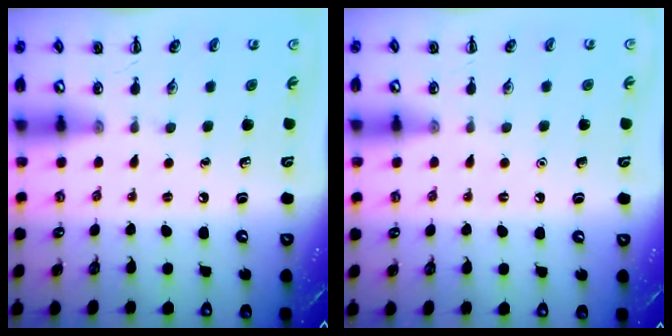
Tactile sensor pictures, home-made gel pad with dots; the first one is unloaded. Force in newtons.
{"total": 1.5, "press": 1.5, "slide": 0.1}